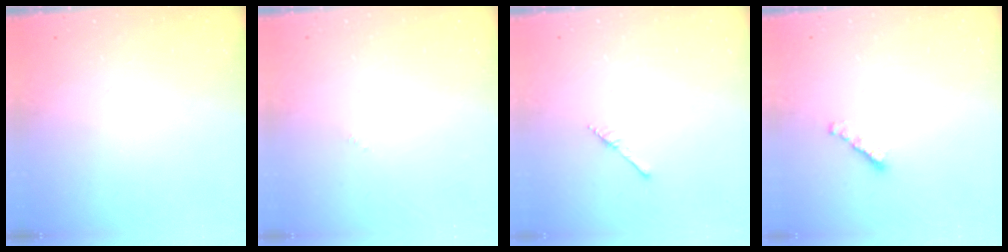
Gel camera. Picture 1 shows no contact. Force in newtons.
{"total": 0.0}
{"total": 1.7, "press": 1.7, "slide": 0.1}
{"total": 2.7, "press": 2.6, "slide": 0.7}